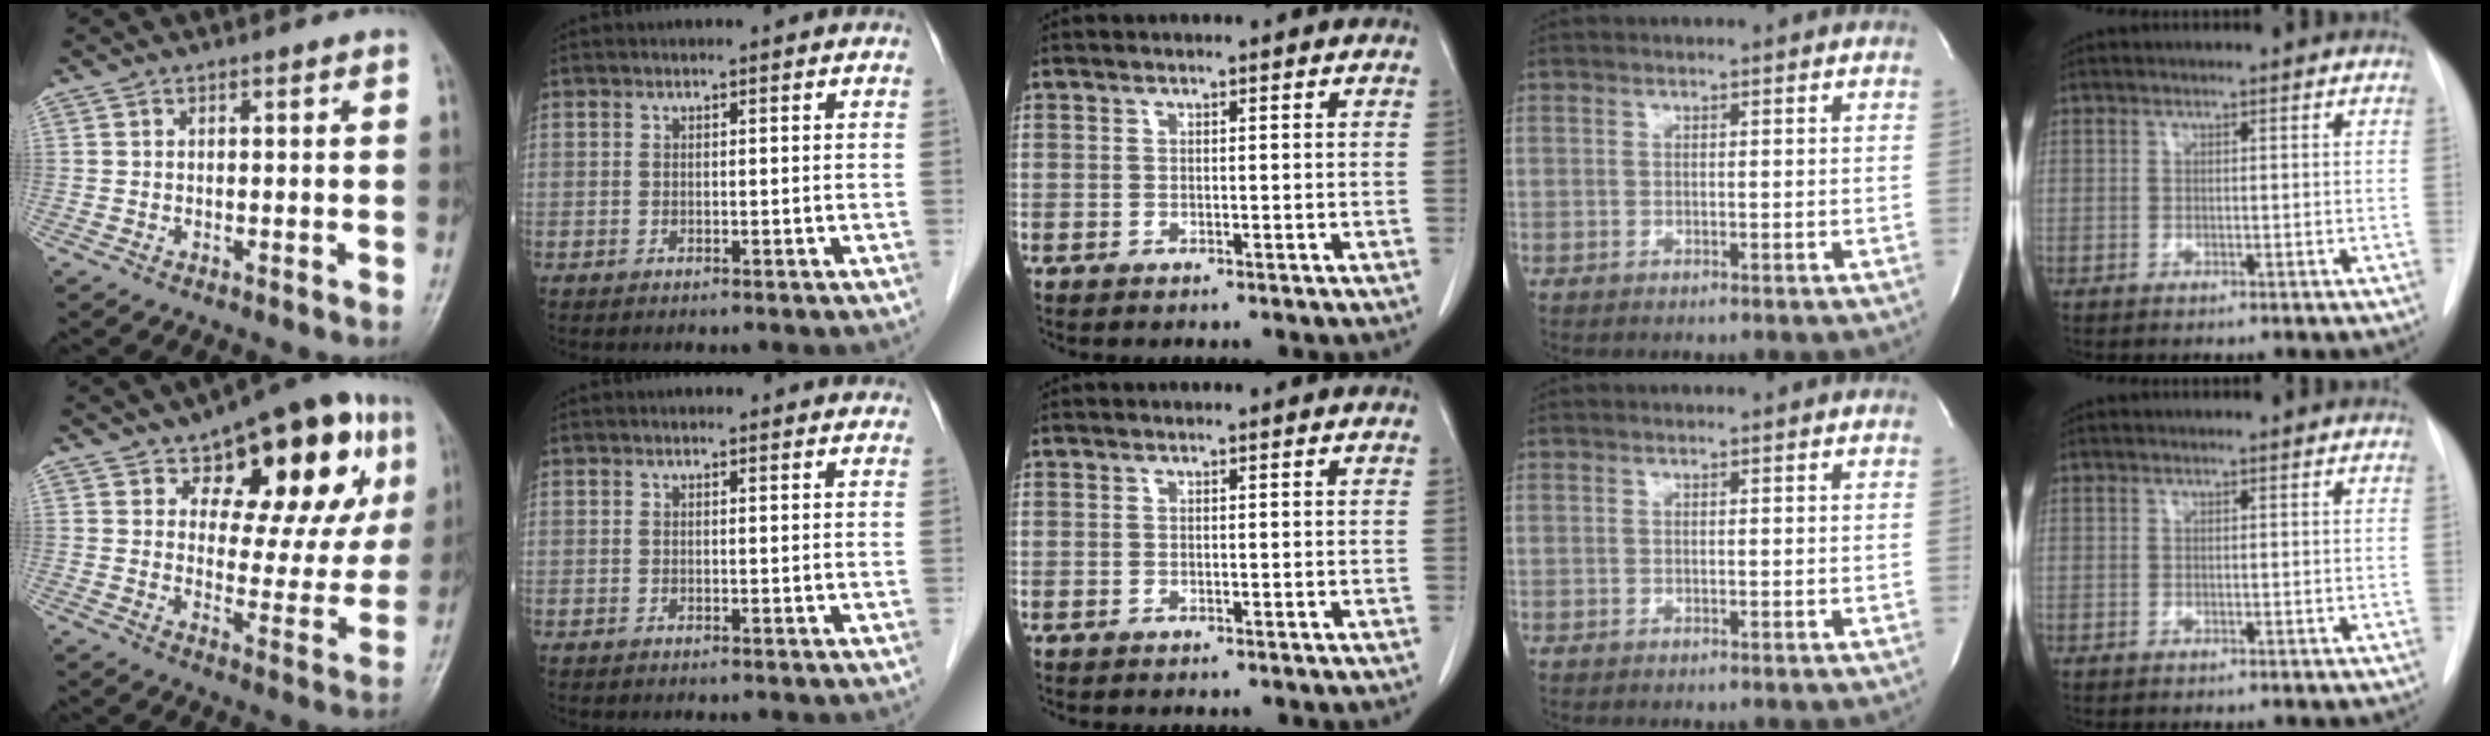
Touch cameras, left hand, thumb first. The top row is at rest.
{"thumb": {"total": 20.7, "force": [9.4, 9.9, 15.6], "torque": [-0.154, -0.017, 0.131]}, "index": {"total": 2.4, "force": [2.2, 0.7, 0.5], "torque": [-0.010, 0.005, 0.015]}}